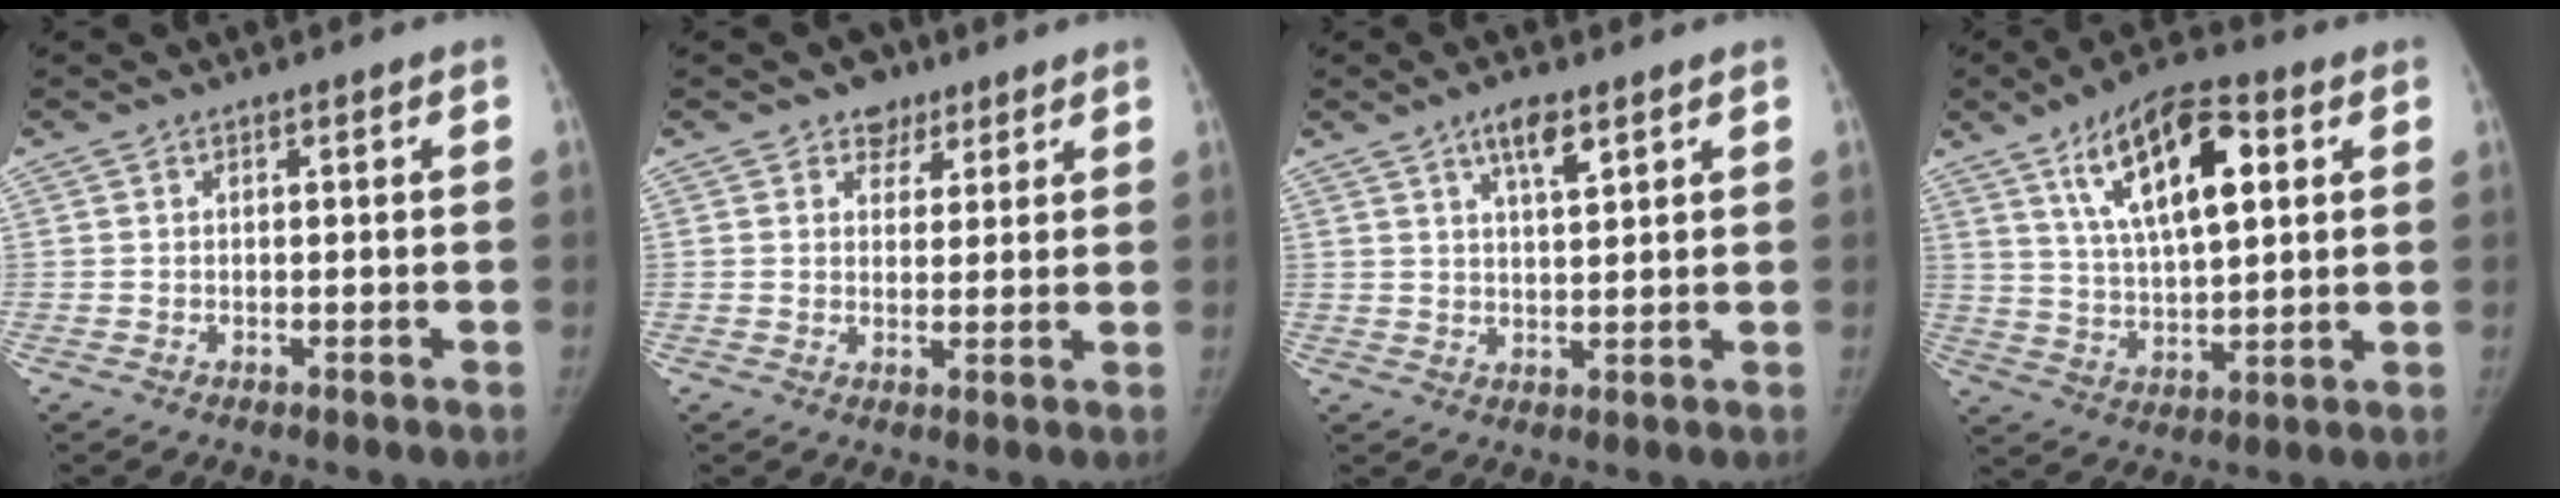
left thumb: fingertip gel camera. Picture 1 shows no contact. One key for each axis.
{"total": 4.6, "fx": 3.0, "fy": 3.3, "fz": 0.9, "tx": 0.013, "ty": -0.014, "tz": 0.043}
{"total": 5.4, "fx": 3.3, "fy": 1.7, "fz": 3.9, "tx": -0.059, "ty": -0.017, "tz": 0.057}
{"total": 16.3, "fx": 6.1, "fy": 6.1, "fz": 13.8, "tx": -0.225, "ty": -0.005, "tz": 0.102}